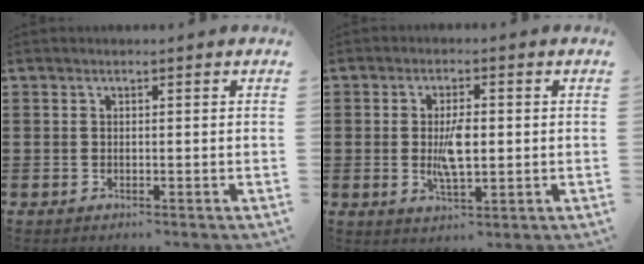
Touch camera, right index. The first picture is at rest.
{"total": 5.9, "force": [0.0, 2.3, 5.4], "torque": [-0.113, -0.001, -0.005]}